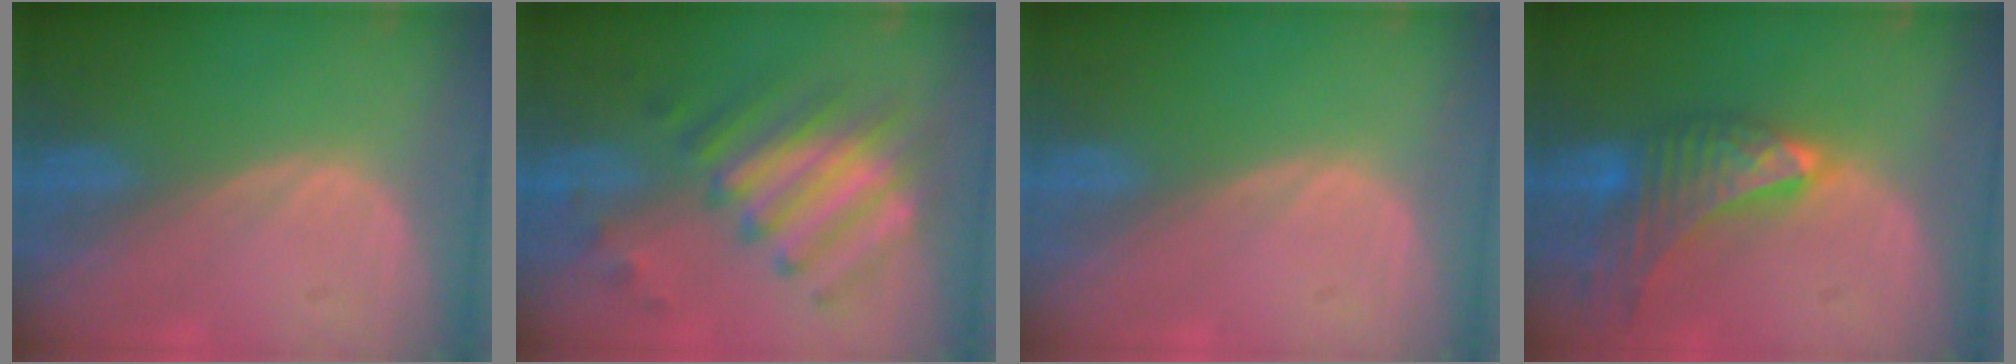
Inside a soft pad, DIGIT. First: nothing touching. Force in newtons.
{"total": 8.6, "press": 8.6, "slide": 0.3}
{"total": 0.0}
{"total": 9.8, "press": 8.7, "slide": 4.4}